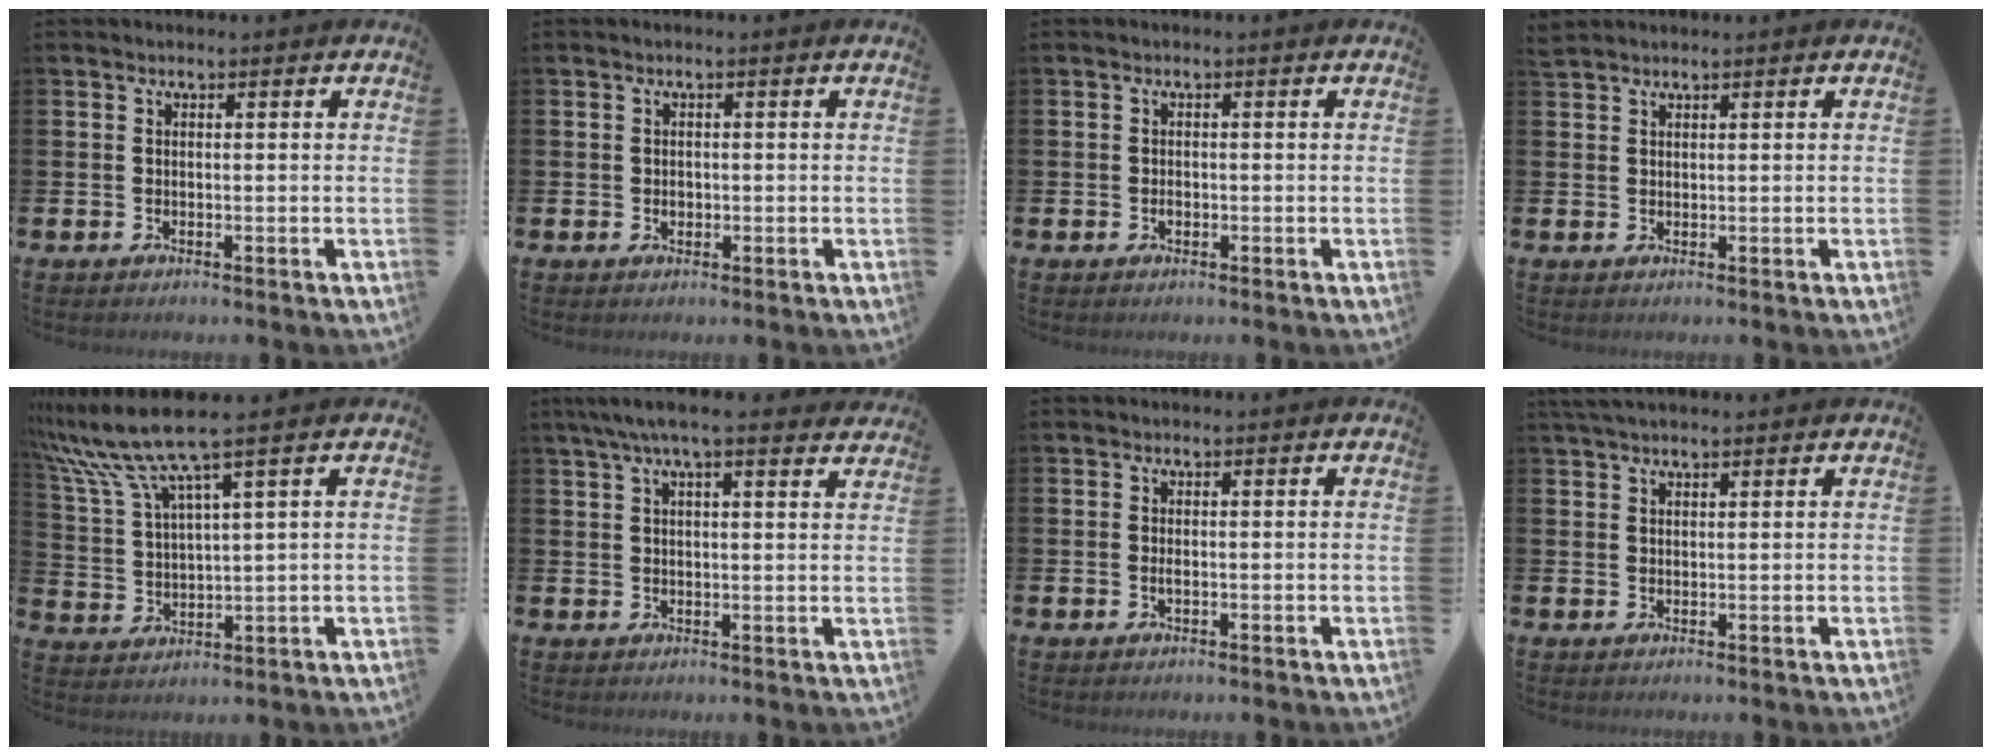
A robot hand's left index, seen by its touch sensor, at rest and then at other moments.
{"total": 0.8, "force": [0.0, 0.7, 0.4], "torque": [-0.002, 0.003, -0.003]}
{"total": 0.8, "force": [-0.2, 0.6, 0.6], "torque": [-0.005, -0.001, -0.007]}
{"total": 1.3, "force": [1.3, 0.3, 0.0], "torque": [0.004, 0.001, 0.023]}
{"total": 8.6, "force": [6.5, 0.6, 5.6], "torque": [-0.137, -0.027, 0.110]}
{"total": 5.9, "force": [5.1, 0.7, 2.8], "torque": [-0.051, -0.013, 0.088]}
{"total": 0.6, "force": [-0.1, 0.1, 0.6], "torque": [-0.013, -0.002, -0.001]}
{"total": 2.5, "force": [2.1, 0.6, 1.1], "torque": [-0.018, 0.000, 0.037]}